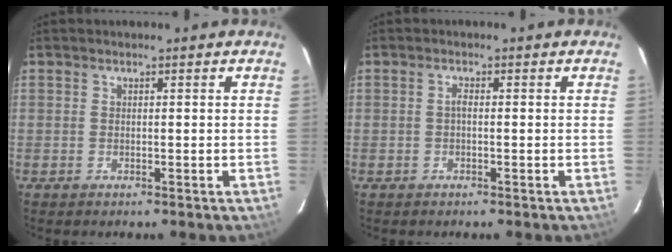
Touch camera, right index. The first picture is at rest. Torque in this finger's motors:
{"motor_torque": [0.11, -0.05, 0.17, 0.03]}